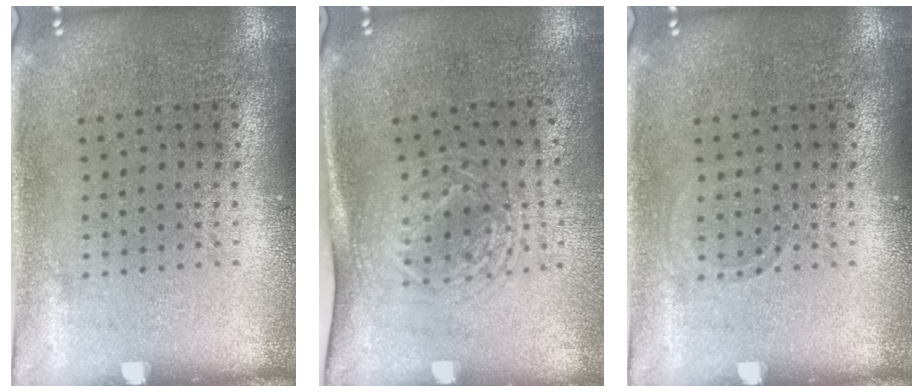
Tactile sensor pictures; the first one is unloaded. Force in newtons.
{"total": 1.7, "press": 1.3, "slide": 1.1}
{"total": 0.6, "press": 0.5, "slide": 0.2}